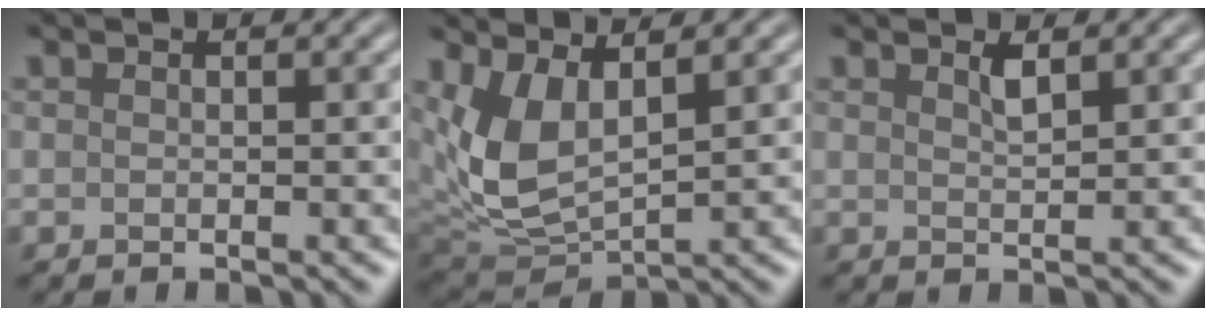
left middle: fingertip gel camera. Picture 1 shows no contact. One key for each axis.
{"total": 6.2, "fx": 1.9, "fy": 3.0, "fz": 5.1, "tx": -0.126, "ty": -0.013, "tz": 0.041}
{"total": 1.3, "fx": 0.9, "fy": 0.2, "fz": 0.8, "tx": -0.016, "ty": 0.000, "tz": 0.016}